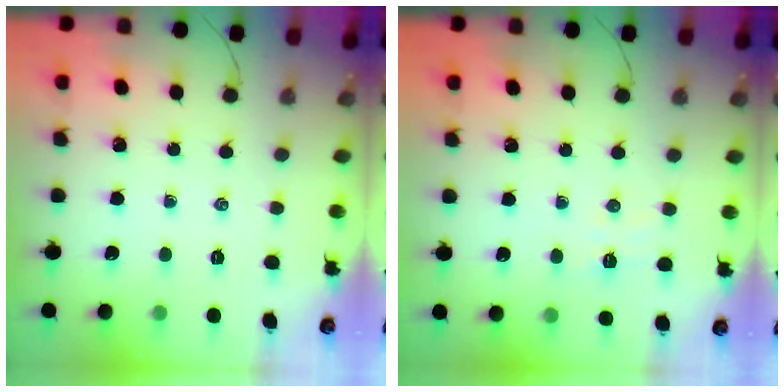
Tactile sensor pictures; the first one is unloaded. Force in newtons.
{"total": 5.2, "press": 5.0, "slide": 1.1}